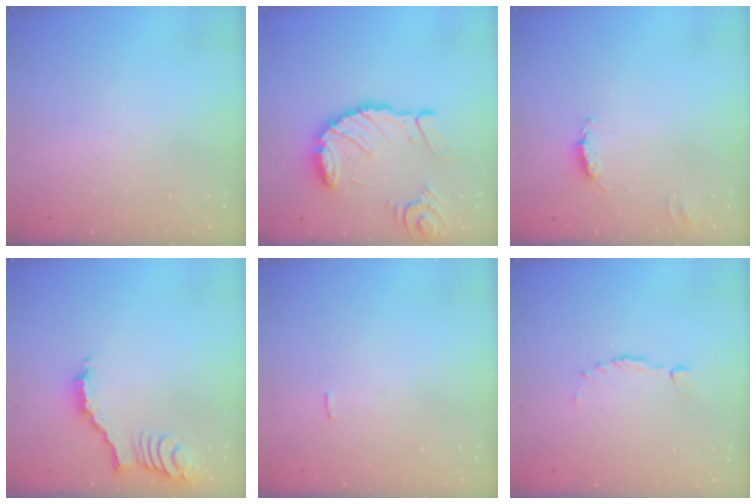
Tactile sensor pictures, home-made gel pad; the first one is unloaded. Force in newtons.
{"total": 15.8, "press": 15.7, "slide": 1.8}
{"total": 0.8, "press": 0.8, "slide": 0.1}
{"total": 2.5, "press": 2.4, "slide": 0.4}
{"total": 2.3, "press": 2.3, "slide": 0.1}
{"total": 0.0}